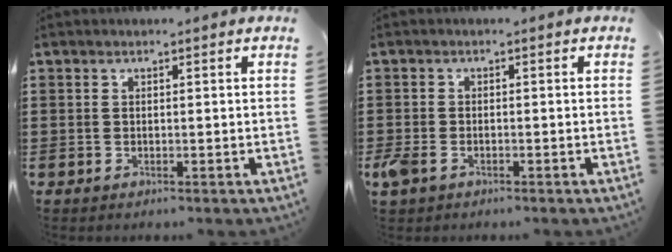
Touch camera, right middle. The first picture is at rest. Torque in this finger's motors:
{"motor_torque": [0.52, -0.33, 0.07, 0.04]}